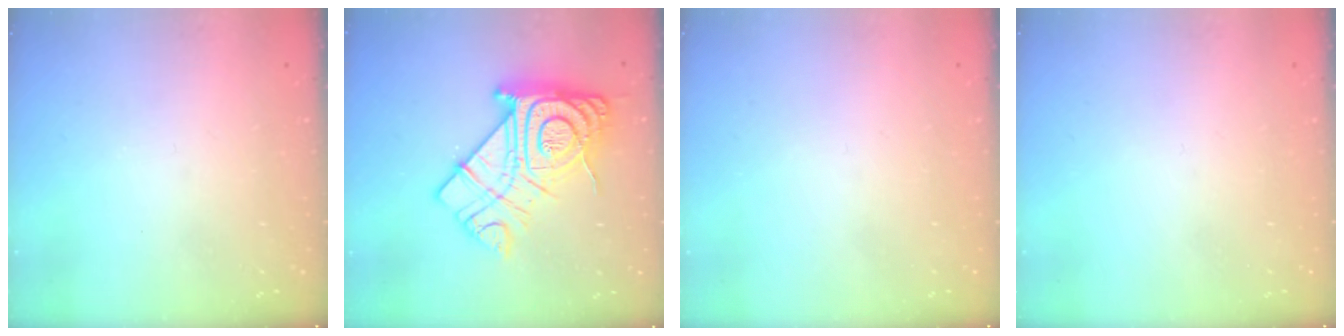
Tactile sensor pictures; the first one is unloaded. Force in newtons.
{"total": 22.5, "press": 22.4, "slide": 2.1}
{"total": 1.6, "press": 1.6, "slide": 0.1}
{"total": 1.6, "press": 1.6, "slide": 0.1}